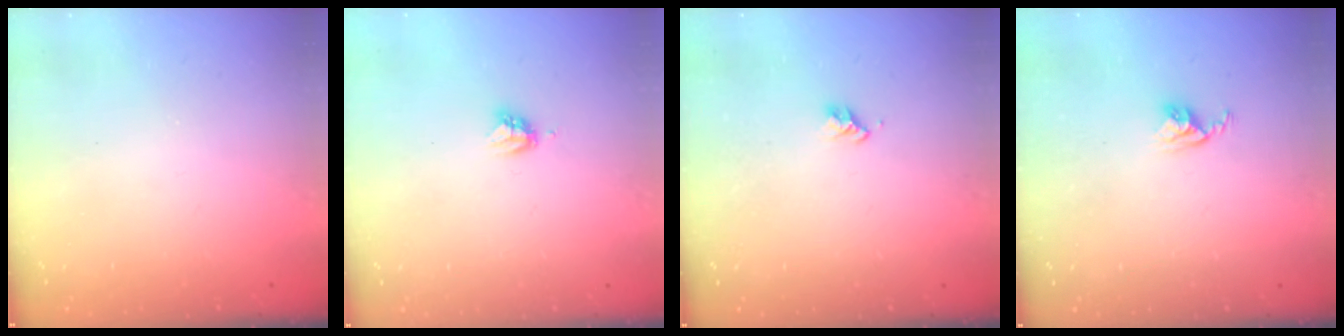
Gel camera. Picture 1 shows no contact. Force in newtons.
{"total": 3.9, "press": 3.8, "slide": 0.5}
{"total": 2.7, "press": 2.7, "slide": 0.2}
{"total": 3.8, "press": 3.8, "slide": 0.1}